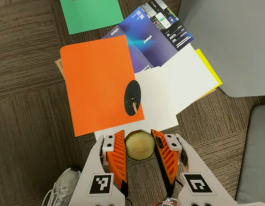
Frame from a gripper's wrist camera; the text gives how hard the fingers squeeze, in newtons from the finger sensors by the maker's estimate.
{"total": 11.0, "left": 11.3, "right": 10.7}